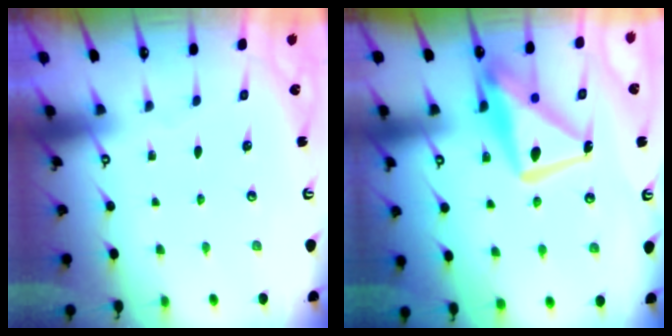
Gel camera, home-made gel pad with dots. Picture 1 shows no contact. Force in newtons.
{"total": 15.9, "press": 15.8, "slide": 1.7}